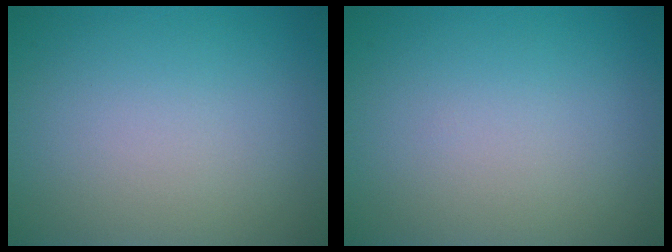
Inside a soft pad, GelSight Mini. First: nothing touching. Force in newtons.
{"total": 0.0}